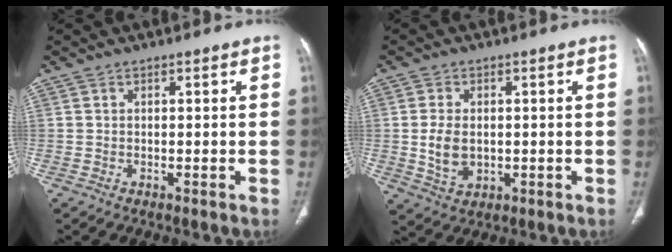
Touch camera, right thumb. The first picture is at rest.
{"total": 6.5, "force": [-0.1, 4.4, 4.8], "torque": [-0.086, -0.005, 0.007]}